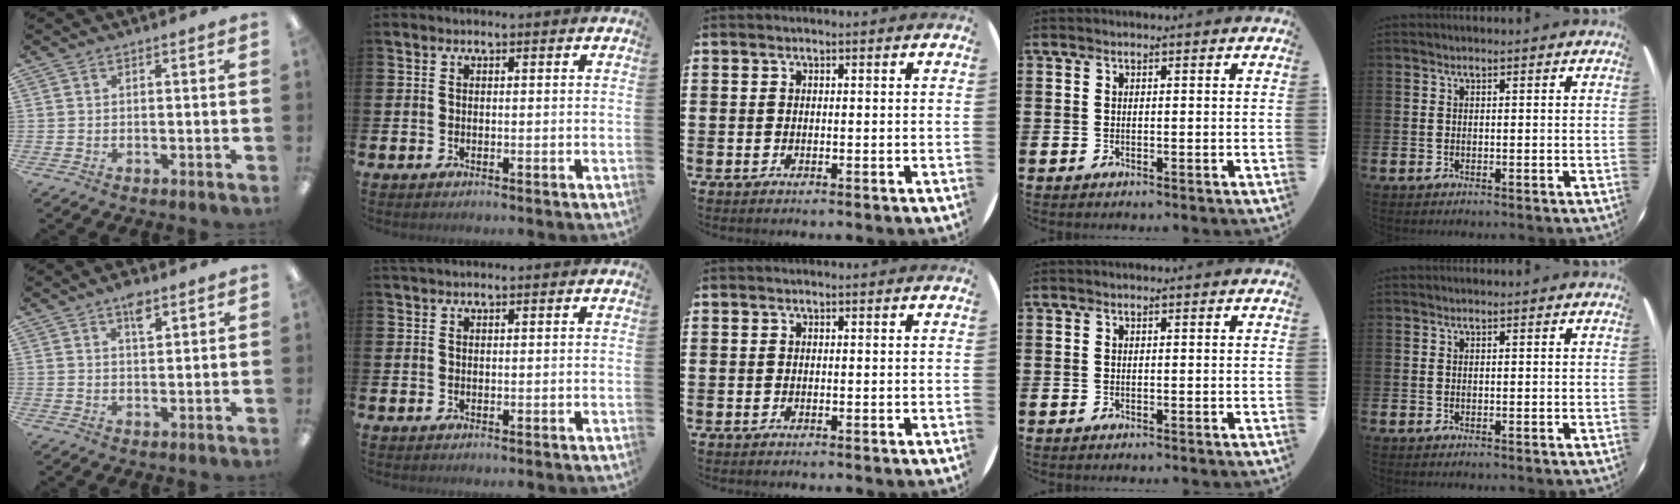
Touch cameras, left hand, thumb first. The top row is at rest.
{"thumb": {"total": 4.7, "force": [2.9, 1.9, 3.1], "torque": [-0.044, -0.009, 0.048]}, "index": {"total": 0.9, "force": [0.9, 0.2, 0.3], "torque": [-0.003, 0.001, 0.016]}}